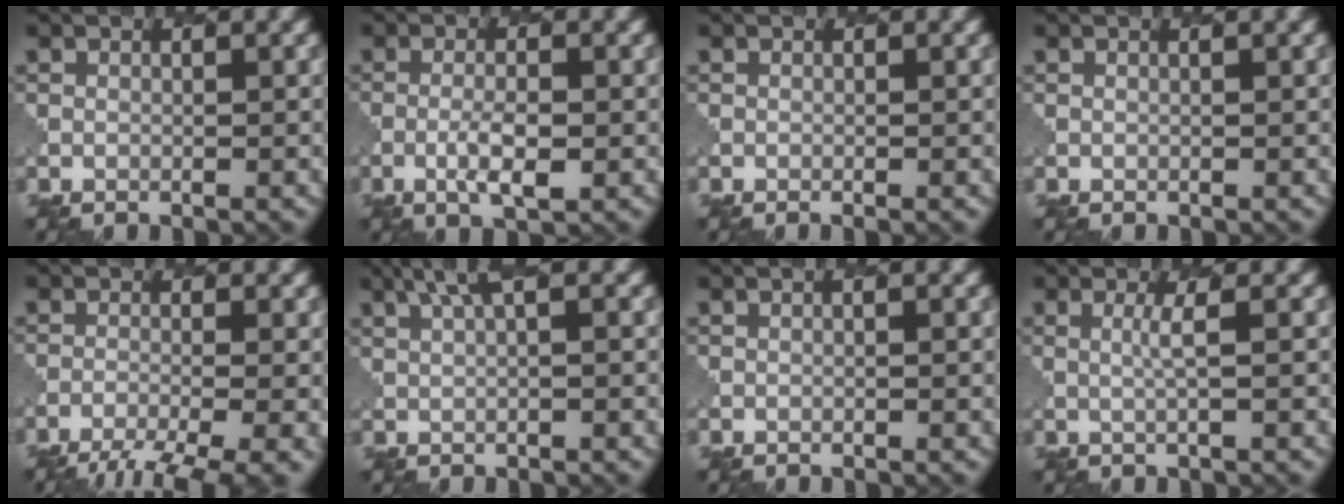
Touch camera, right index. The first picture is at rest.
{"total": 2.8, "force": [-0.7, 0.7, 2.6], "torque": [-0.052, -0.003, -0.012]}
{"total": 0.0}
{"total": 0.6, "force": [0.3, 0.2, 0.5], "torque": [-0.002, -0.003, 0.000]}
{"total": 5.8, "force": [-4.0, 1.3, 4.1], "torque": [-0.062, -0.018, -0.066]}
{"total": 2.8, "force": [1.5, 0.7, 2.3], "torque": [-0.036, 0.001, 0.029]}
{"total": 0.0}
{"total": 1.5, "force": [0.6, 0.3, 1.3], "torque": [-0.023, -0.003, 0.010]}